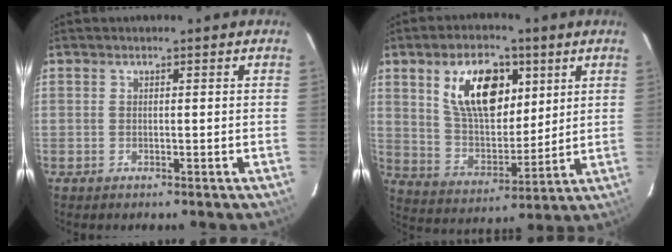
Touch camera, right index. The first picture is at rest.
{"total": 15.5, "force": [6.4, 8.5, 11.2], "torque": [-0.193, 0.011, 0.124]}